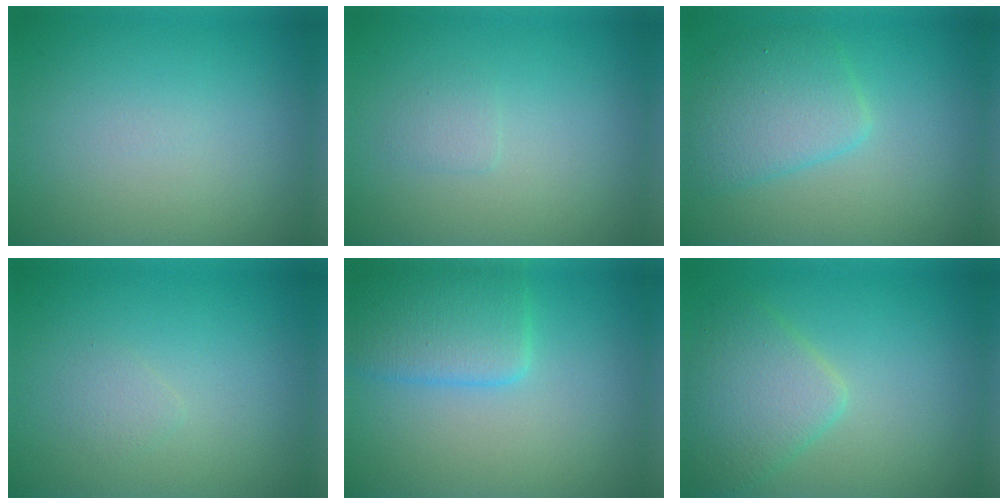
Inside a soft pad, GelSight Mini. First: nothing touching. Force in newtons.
{"total": 0.8, "press": 0.8, "slide": 0.0}
{"total": 3.9, "press": 3.9, "slide": 0.1}
{"total": 0.8, "press": 0.8, "slide": 0.0}
{"total": 4.2, "press": 4.1, "slide": 0.1}
{"total": 4.0, "press": 4.0, "slide": 0.2}